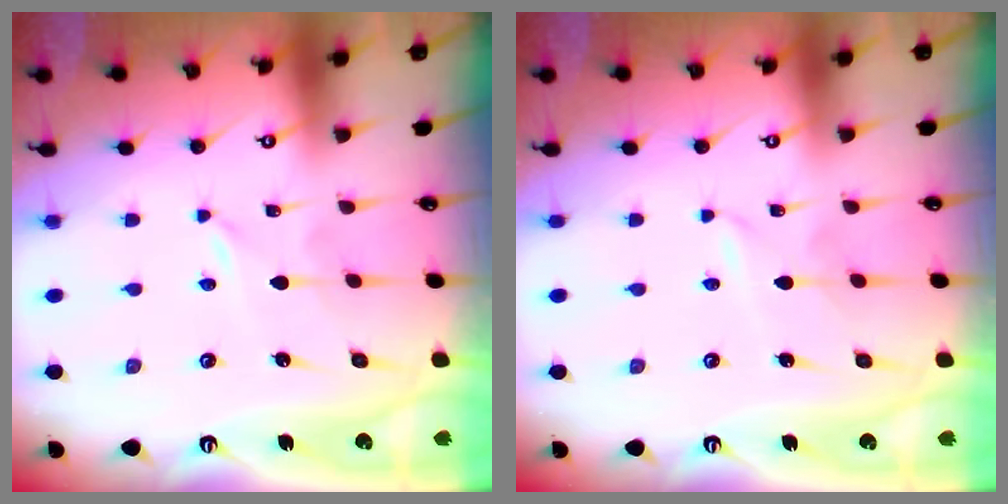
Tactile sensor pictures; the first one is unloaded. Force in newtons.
{"total": 2.3, "press": 2.3, "slide": 0.2}